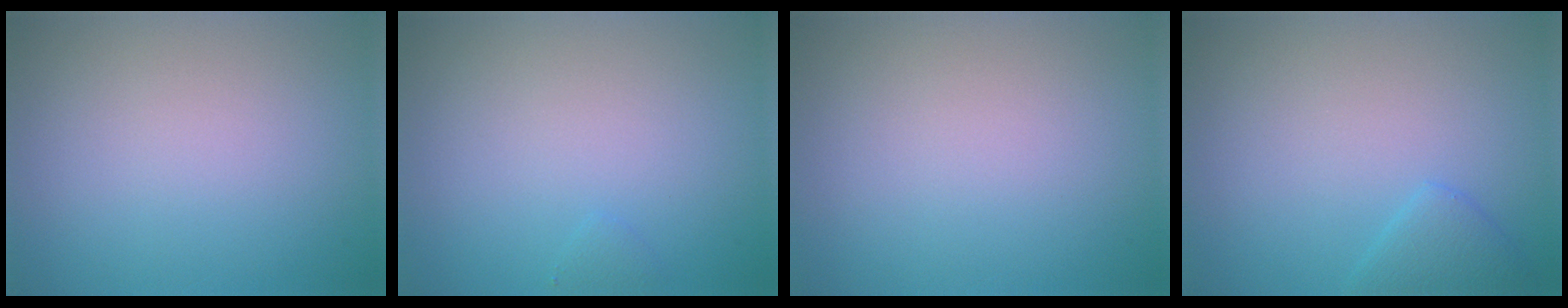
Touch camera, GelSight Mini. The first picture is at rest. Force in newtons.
{"total": 0.5, "press": 0.5, "slide": 0.0}
{"total": 0.0}
{"total": 1.8, "press": 1.8, "slide": 0.2}